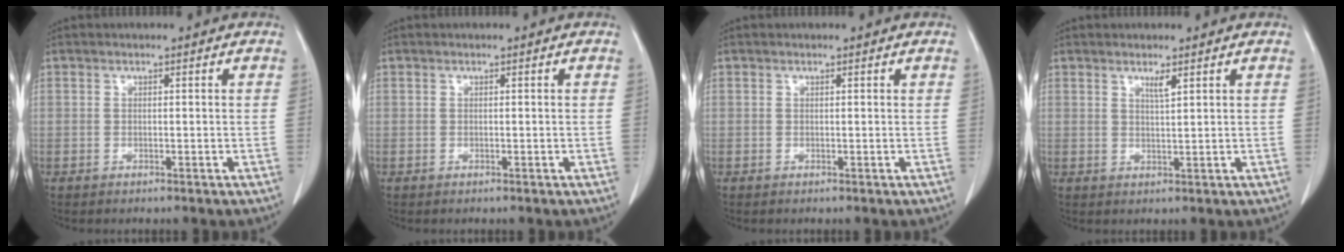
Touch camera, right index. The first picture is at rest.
{"total": 0.0}
{"total": 0.0}
{"total": 1.7, "force": [1.1, -0.1, 1.3], "torque": [-0.026, -0.006, 0.021]}